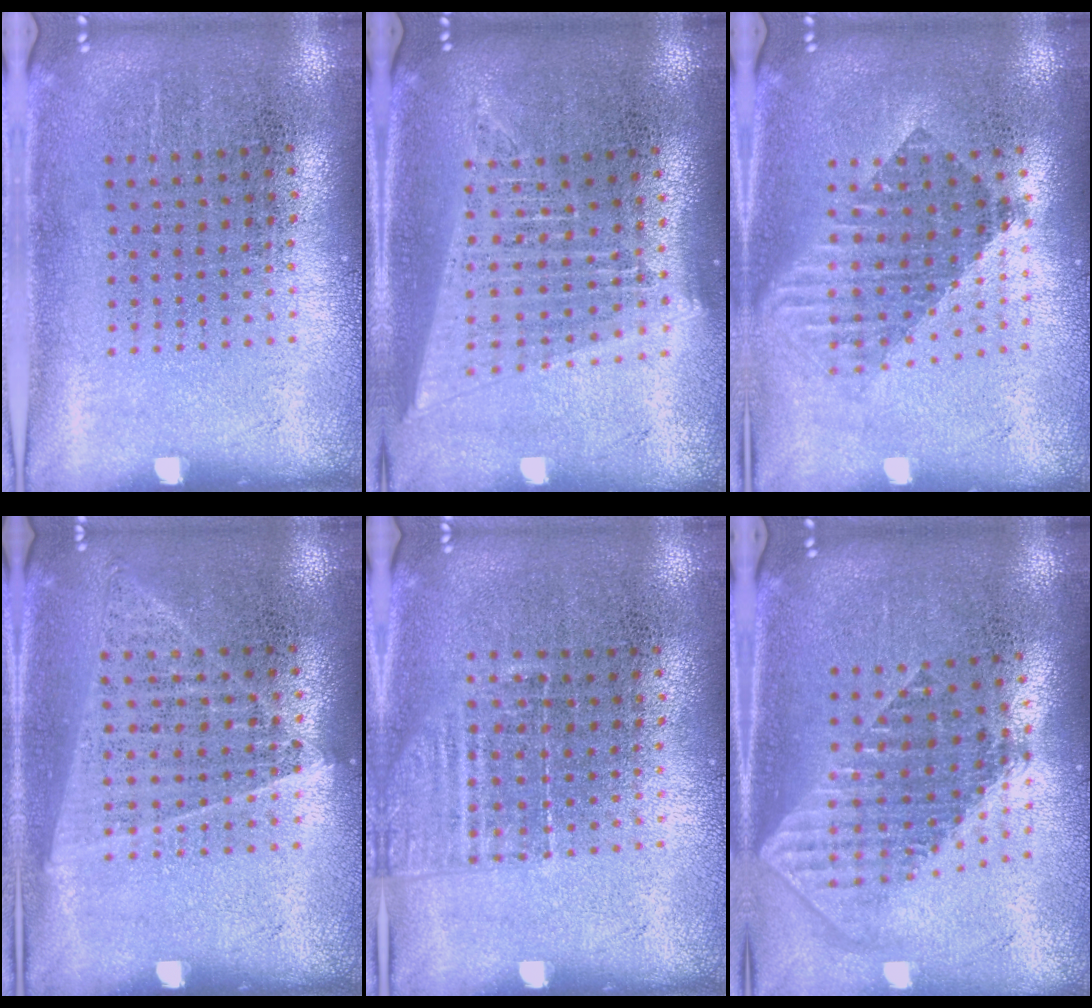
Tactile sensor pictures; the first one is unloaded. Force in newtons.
{"total": 1.8, "press": 1.6, "slide": 0.8}
{"total": 1.6, "press": 1.4, "slide": 0.9}
{"total": 1.2, "press": 1.1, "slide": 0.1}
{"total": 1.3, "press": 1.1, "slide": 0.6}
{"total": 1.8, "press": 1.5, "slide": 1.0}